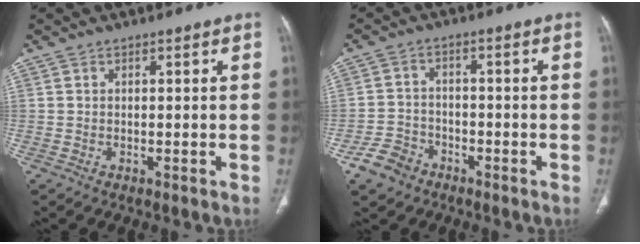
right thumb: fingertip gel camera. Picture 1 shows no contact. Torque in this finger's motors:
{"motor_torque": [0.45, 0.66, -0.20, 0.13, 0.03]}